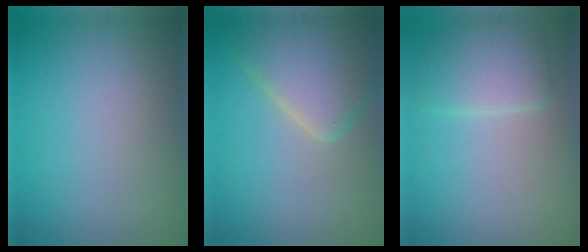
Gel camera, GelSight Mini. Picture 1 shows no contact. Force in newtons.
{"total": 6.5, "press": 6.5, "slide": 0.6}
{"total": 3.7, "press": 3.7, "slide": 0.1}